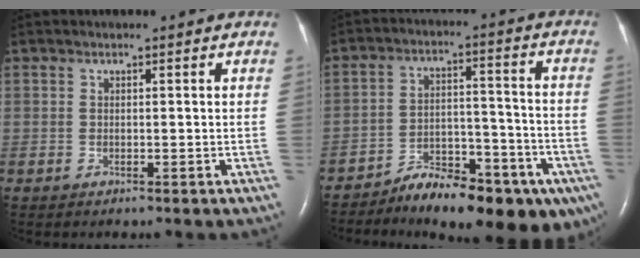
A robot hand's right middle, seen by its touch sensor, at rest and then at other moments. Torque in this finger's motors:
{"motor_torque": [1.05, -1.07, 0.19, 0.09]}